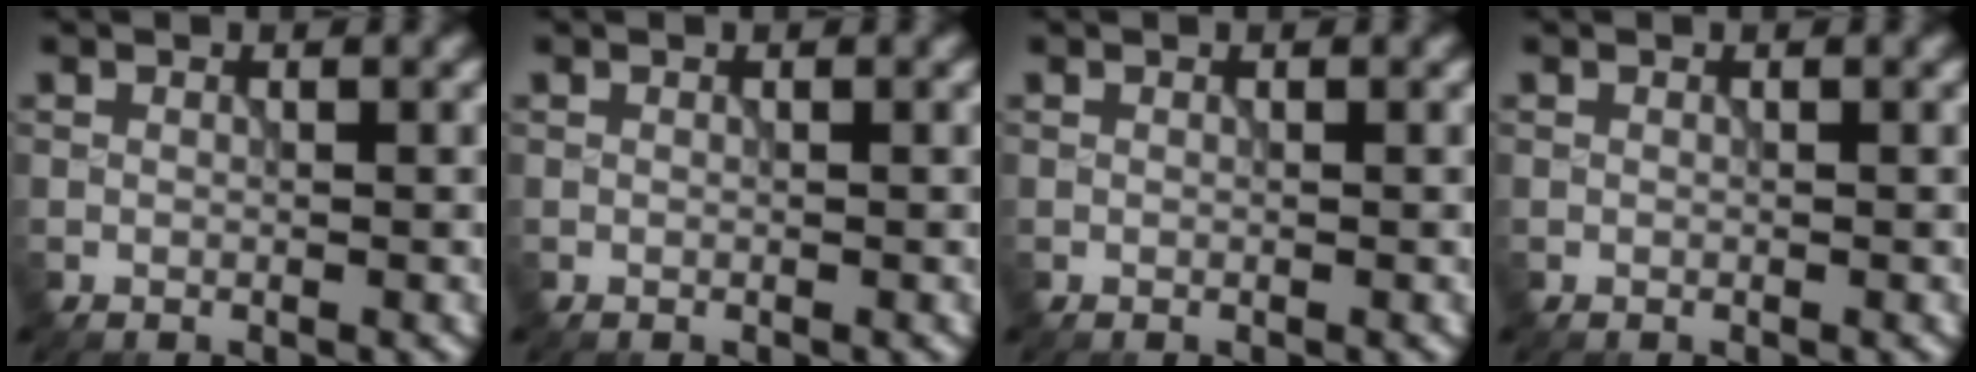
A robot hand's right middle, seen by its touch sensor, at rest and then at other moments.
{"total": 0.0}
{"total": 0.0}
{"total": 0.0}